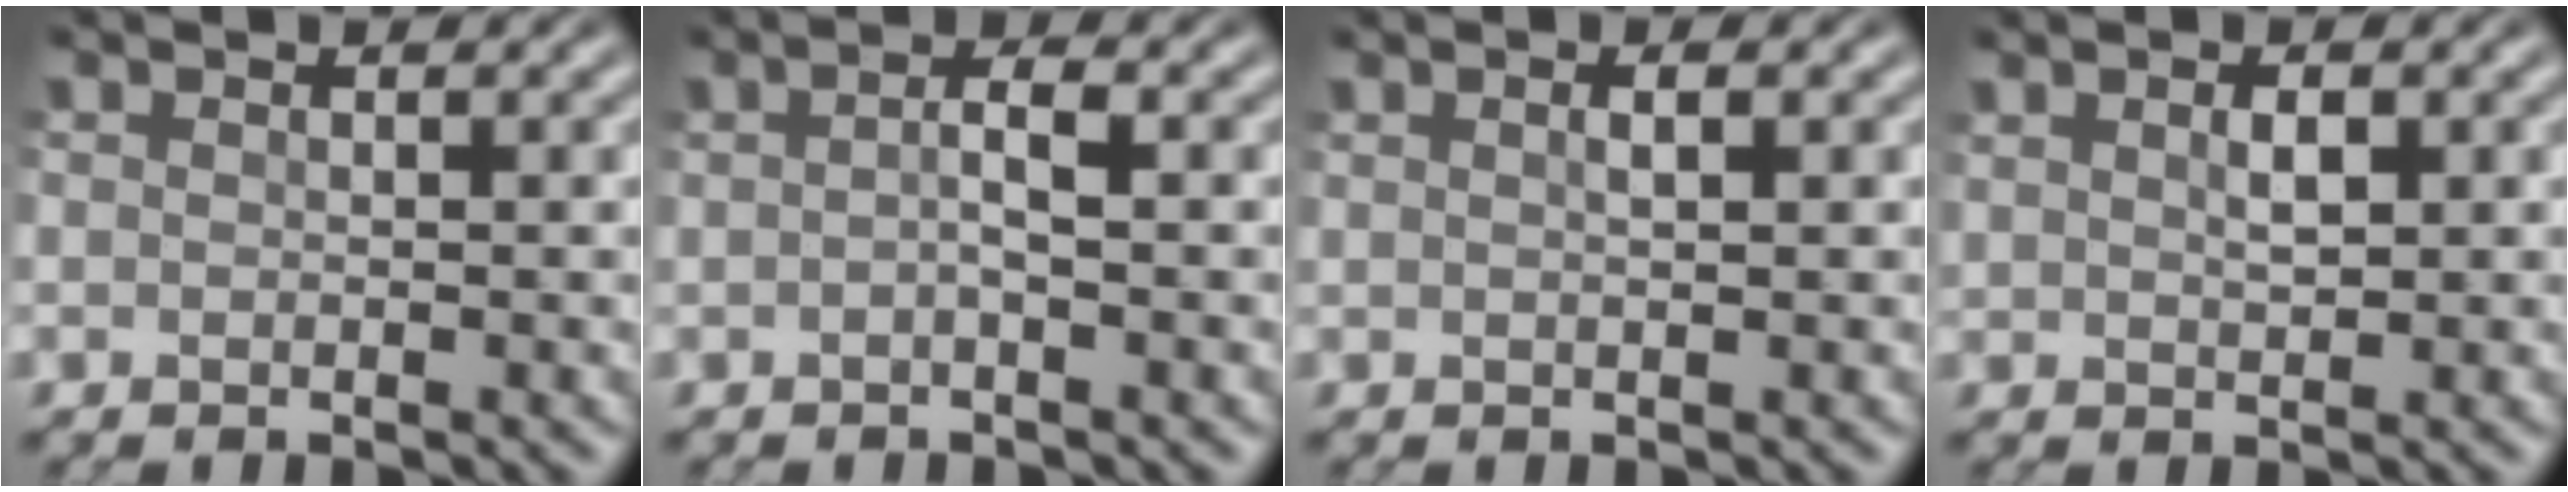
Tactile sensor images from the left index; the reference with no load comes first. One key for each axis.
{"total": 1.8, "fx": -0.2, "fy": 0.4, "fz": 1.7, "tx": -0.036, "ty": 0.005, "tz": -0.007}
{"total": 1.1, "fx": 0.4, "fy": 0.3, "fz": 1.0, "tx": -0.016, "ty": 0.000, "tz": 0.008}
{"total": 1.7, "fx": 0.6, "fy": 0.7, "fz": 1.4, "tx": -0.032, "ty": -0.001, "tz": 0.016}